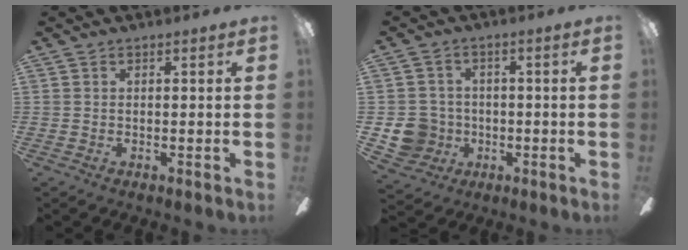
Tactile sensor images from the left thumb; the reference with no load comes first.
{"total": 8.2, "force": [-1.4, 7.8, 1.7], "torque": [-0.062, 0.012, -0.020]}